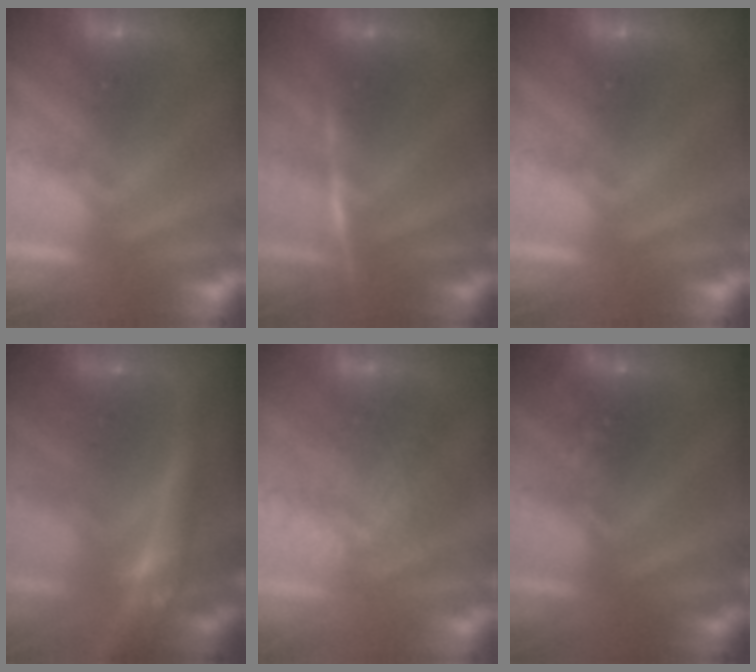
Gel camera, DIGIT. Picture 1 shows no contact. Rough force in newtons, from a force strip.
{"total": 2.9}
{"total": 0.0}
{"total": 8.1}
{"total": 2.7}
{"total": 2.4}